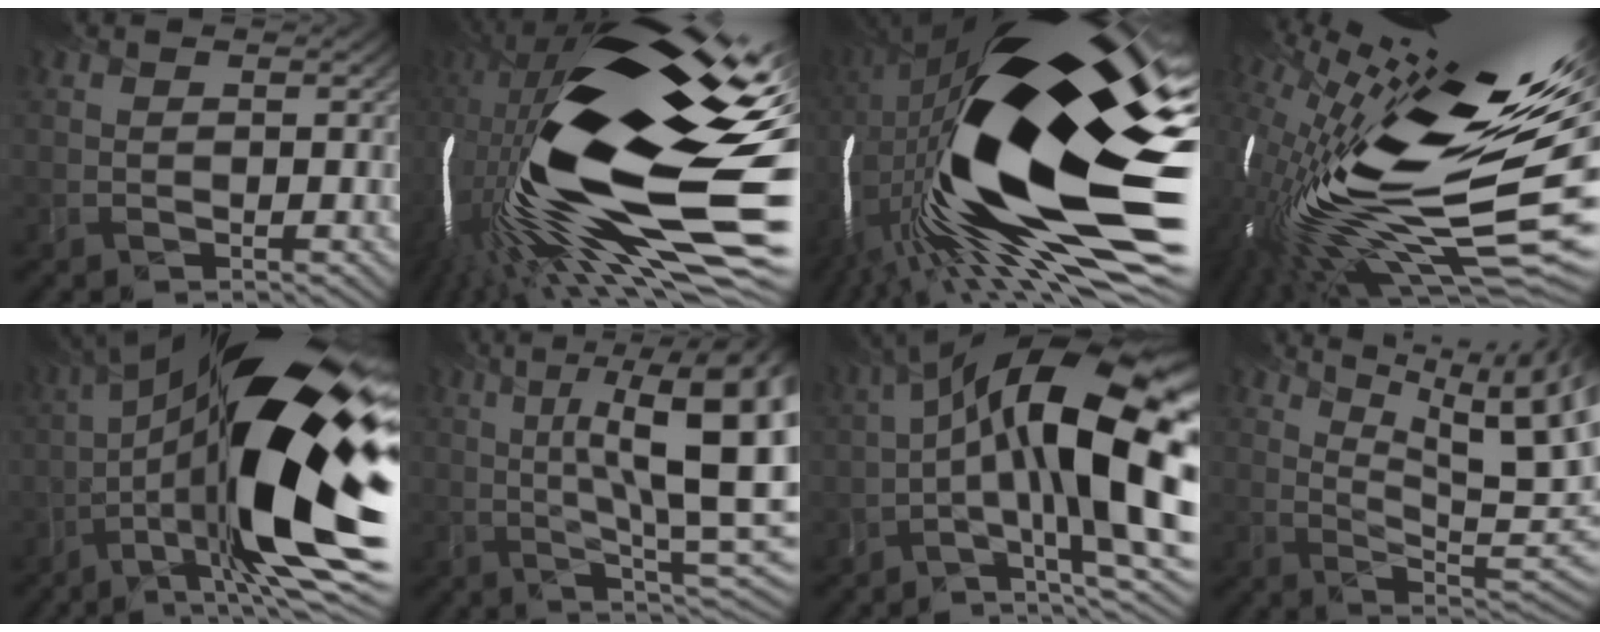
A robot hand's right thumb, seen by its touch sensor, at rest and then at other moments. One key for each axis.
{"total": 23.2, "fx": -1.8, "fy": 8.9, "fz": 21.4, "tx": -0.407, "ty": -0.021, "tz": -0.054}
{"total": 23.4, "fx": 0.3, "fy": 9.9, "fz": 21.2, "tx": -0.395, "ty": -0.061, "tz": -0.007}
{"total": 19.6, "fx": 0.3, "fy": 6.8, "fz": 18.4, "tx": -0.345, "ty": -0.028, "tz": 0.012}
{"total": 22.0, "fx": -1.8, "fy": 6.9, "fz": 20.8, "tx": -0.354, "ty": 0.004, "tz": -0.041}
{"total": 16.7, "fx": 3.1, "fy": 5.2, "fz": 15.5, "tx": -0.218, "ty": 0.021, "tz": 0.057}
{"total": 19.3, "fx": -0.8, "fy": 6.5, "fz": 18.2, "tx": -0.298, "ty": 0.022, "tz": -0.019}
{"total": 18.4, "fx": 8.8, "fy": 5.9, "fz": 15.0, "tx": -0.212, "ty": 0.030, "tz": 0.143}